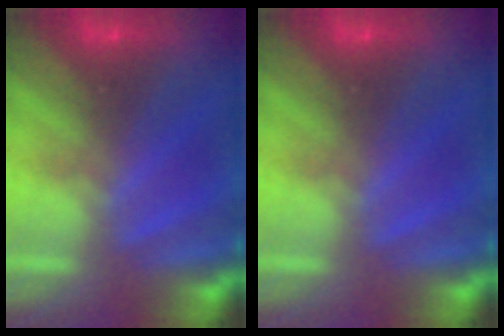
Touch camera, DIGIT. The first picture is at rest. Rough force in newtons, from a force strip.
{"total": 0.0}